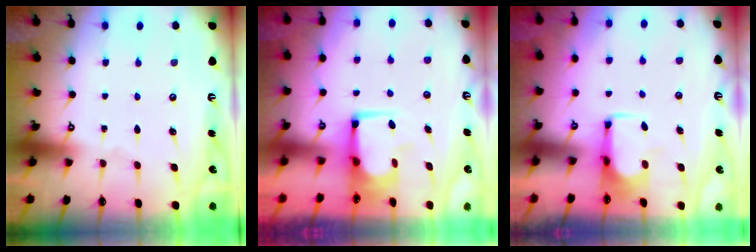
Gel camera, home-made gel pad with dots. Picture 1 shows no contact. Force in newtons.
{"total": 3.7, "press": 3.7, "slide": 0.3}
{"total": 0.9, "press": 0.3, "slide": 0.8}